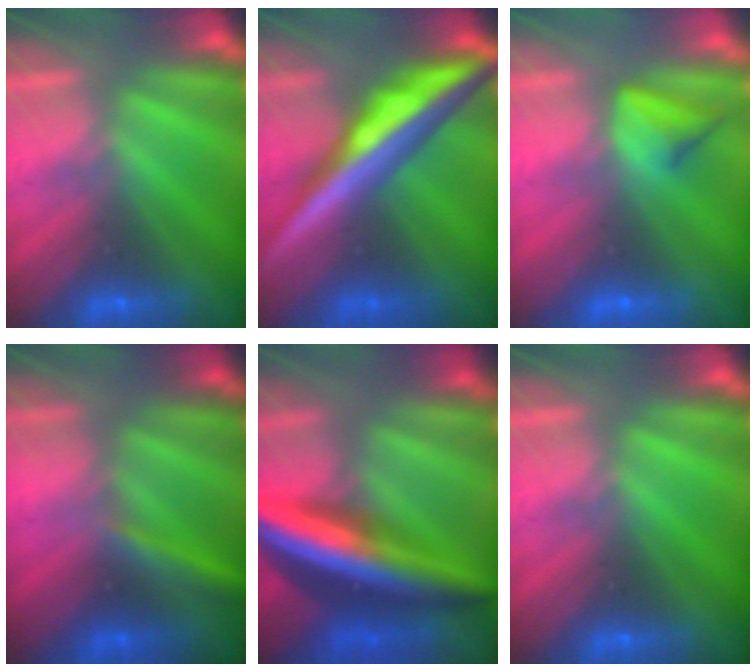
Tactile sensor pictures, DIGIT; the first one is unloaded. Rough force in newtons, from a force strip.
{"total": 6.1}
{"total": 4.5}
{"total": 2.9}
{"total": 8.6}
{"total": 0.0}